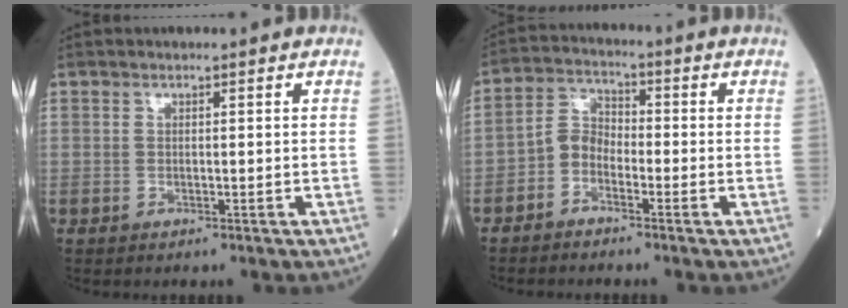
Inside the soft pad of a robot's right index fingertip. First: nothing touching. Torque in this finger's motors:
{"motor_torque": [0.09, -0.08, 0.05, 0.04]}